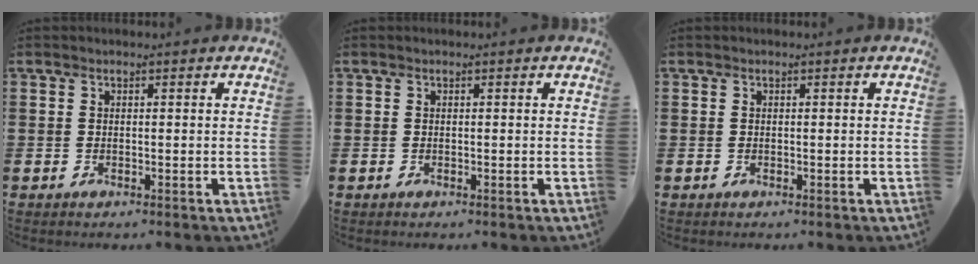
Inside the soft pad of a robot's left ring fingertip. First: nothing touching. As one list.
[{"total": 0.0}, {"total": 0.0}]